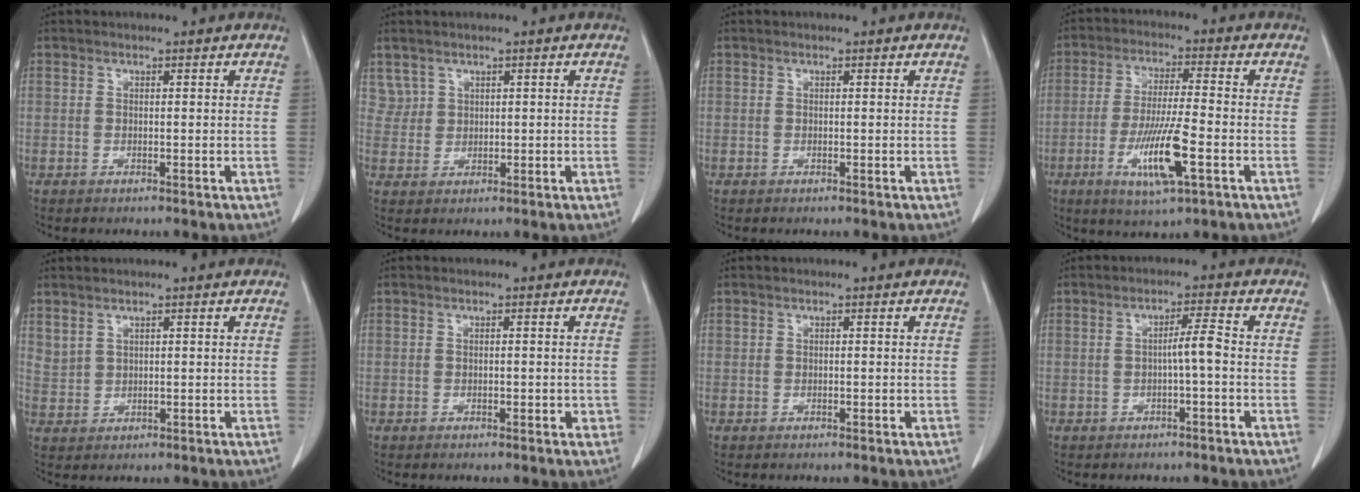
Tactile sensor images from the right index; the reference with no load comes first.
{"total": 2.3, "force": [1.5, 1.8, -0.1], "torque": [0.009, 0.008, 0.028]}
{"total": 0.0}
{"total": 10.7, "force": [-3.8, 0.9, 9.9], "torque": [-0.188, -0.017, -0.067]}
{"total": 2.0, "force": [1.7, 0.9, 0.5], "torque": [-0.010, -0.002, 0.041]}
{"total": 1.5, "force": [-0.5, 0.7, 1.2], "torque": [-0.015, 0.002, -0.003]}
{"total": 0.0}
{"total": 3.2, "force": [-0.5, -0.1, 3.2], "torque": [-0.050, 0.004, -0.009]}